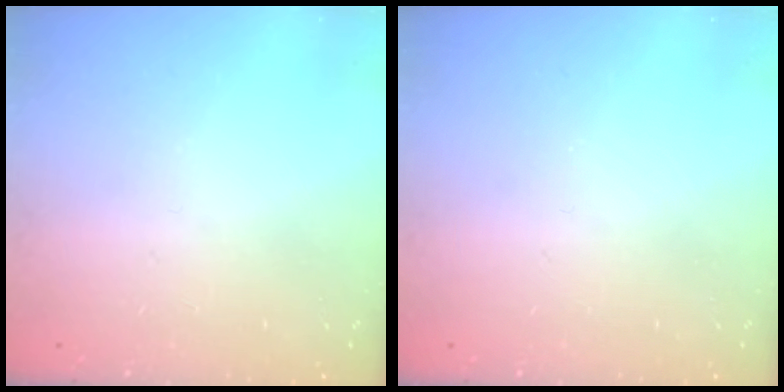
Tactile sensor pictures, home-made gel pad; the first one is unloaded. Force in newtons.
{"total": 0.0}